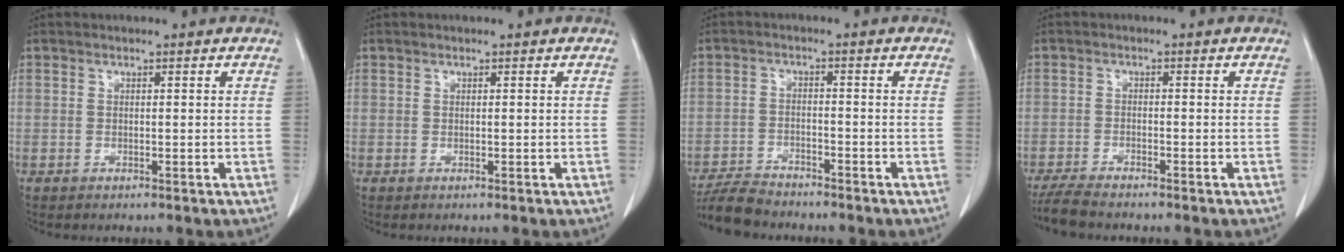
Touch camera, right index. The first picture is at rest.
{"total": 0.0}
{"total": 6.4, "force": [-6.1, 1.2, 1.7], "torque": [-0.031, -0.019, -0.109]}
{"total": 4.7, "force": [-4.3, 0.4, 2.0], "torque": [-0.035, -0.015, -0.077]}